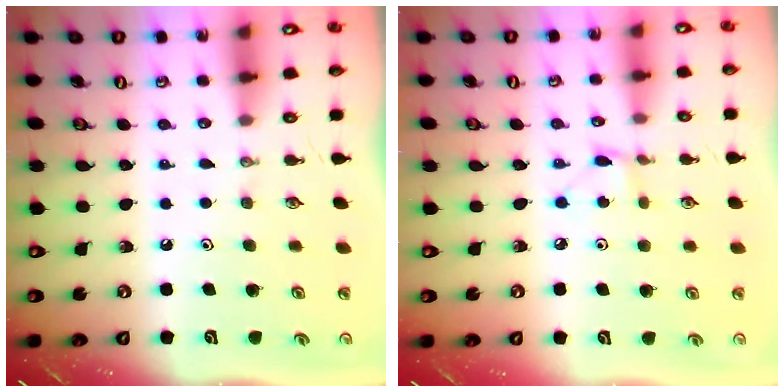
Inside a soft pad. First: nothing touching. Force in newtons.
{"total": 3.8, "press": 3.8, "slide": 0.4}